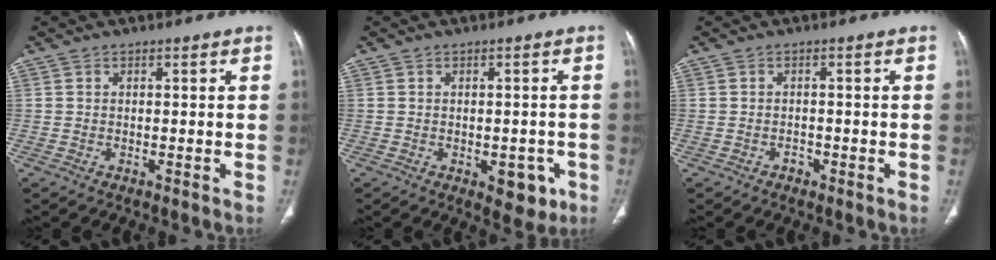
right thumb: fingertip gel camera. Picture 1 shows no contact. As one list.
[{"total": 5.5, "force": [-2.1, 3.2, 3.9], "torque": [-0.019, 0.007, -0.020]}, {"total": 1.0, "force": [-0.7, 0.7, 0.2], "torque": [0.000, 0.007, -0.013]}]